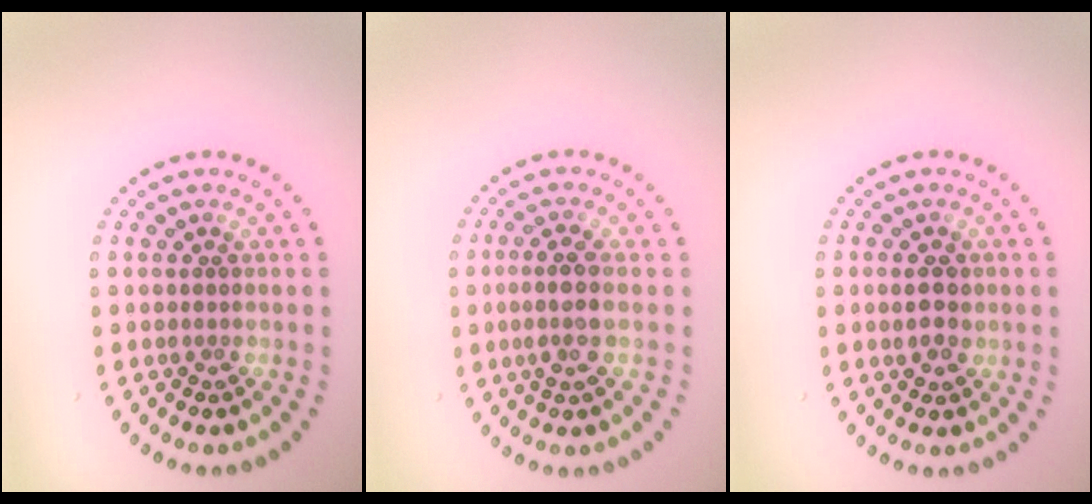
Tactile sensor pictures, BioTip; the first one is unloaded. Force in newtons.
{"total": 2.4, "press": 2.1, "slide": 1.1}
{"total": 2.1, "press": 2.1, "slide": 0.3}